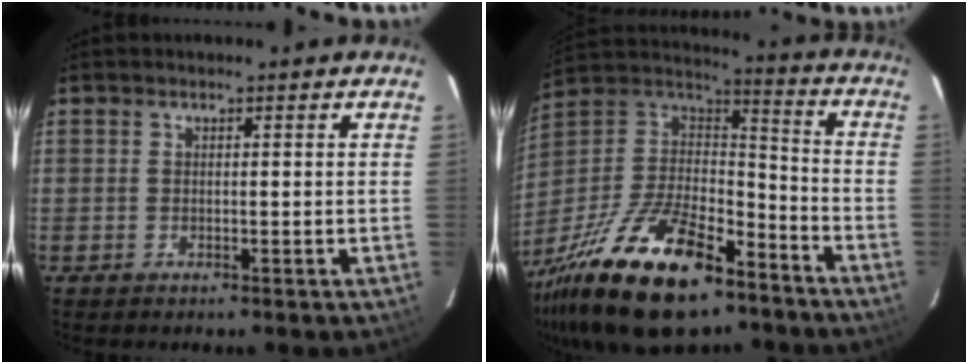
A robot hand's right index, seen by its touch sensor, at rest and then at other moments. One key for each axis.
{"total": 30.7, "fx": -19.7, "fy": 13.0, "fz": 19.7, "tx": -0.398, "ty": -0.020, "tz": -0.320}